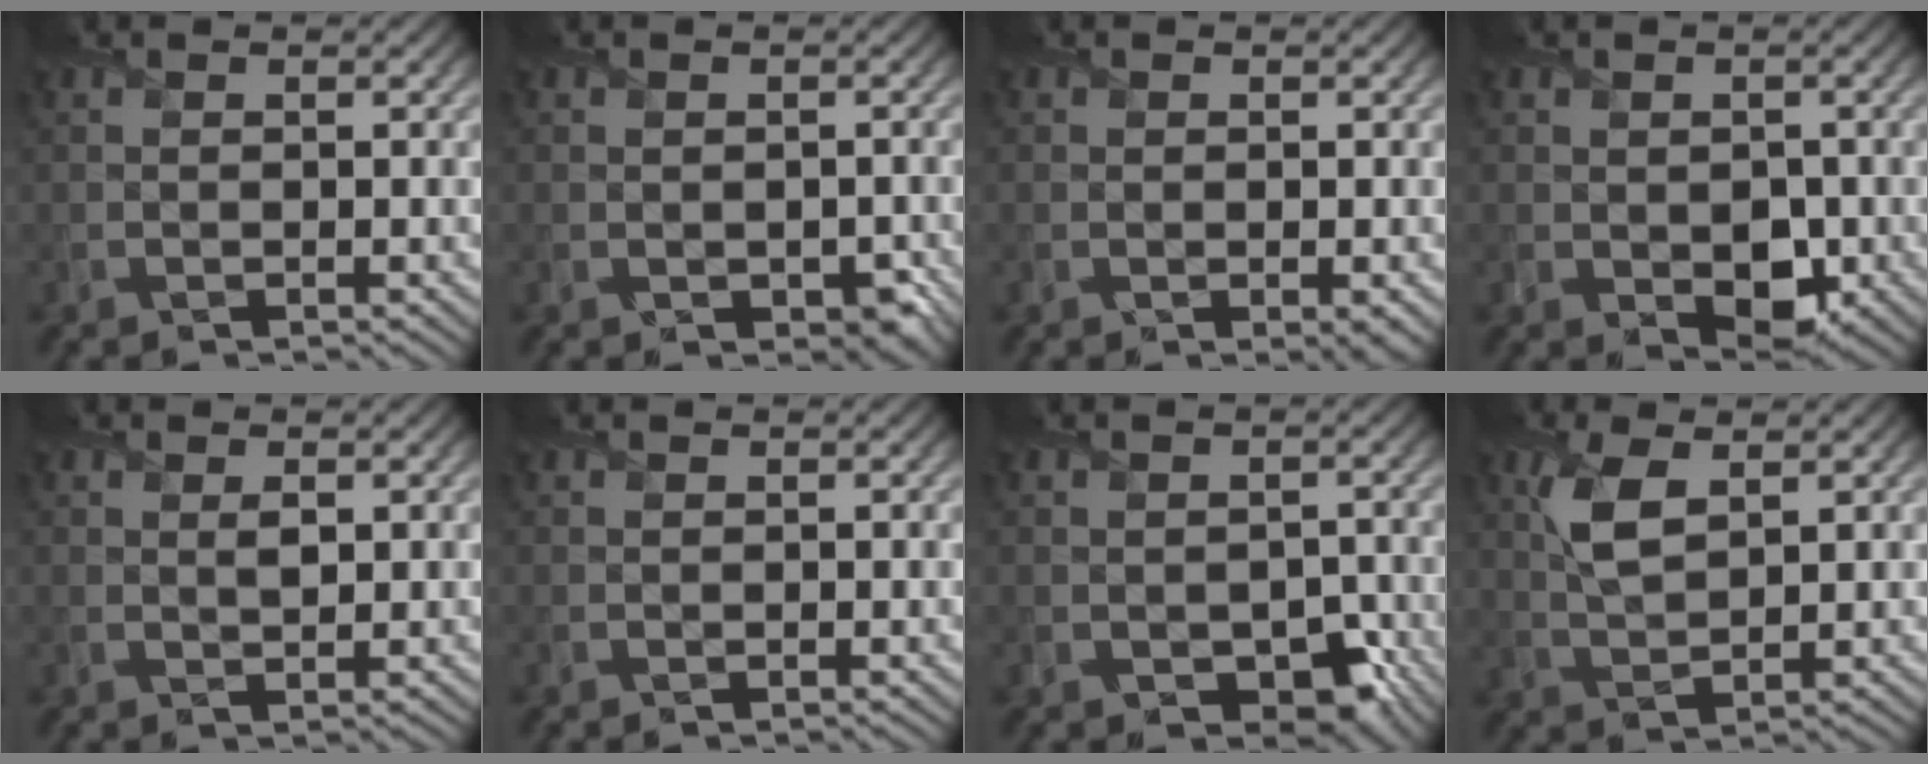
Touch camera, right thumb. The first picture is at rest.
{"total": 2.2, "force": [-0.8, 1.6, 1.3], "torque": [-0.018, -0.016, -0.007]}
{"total": 0.9, "force": [-0.3, 0.5, 0.6], "torque": [-0.009, -0.008, -0.003]}
{"total": 4.0, "force": [-0.7, 2.9, 2.6], "torque": [-0.049, -0.021, -0.005]}
{"total": 1.1, "force": [0.5, 0.5, 0.9], "torque": [-0.017, -0.005, 0.011]}
{"total": 0.0}
{"total": 4.8, "force": [-2.0, 3.3, 2.8], "torque": [-0.037, -0.021, -0.025]}
{"total": 4.9, "force": [2.1, 2.2, 3.9], "torque": [-0.098, 0.000, 0.043]}